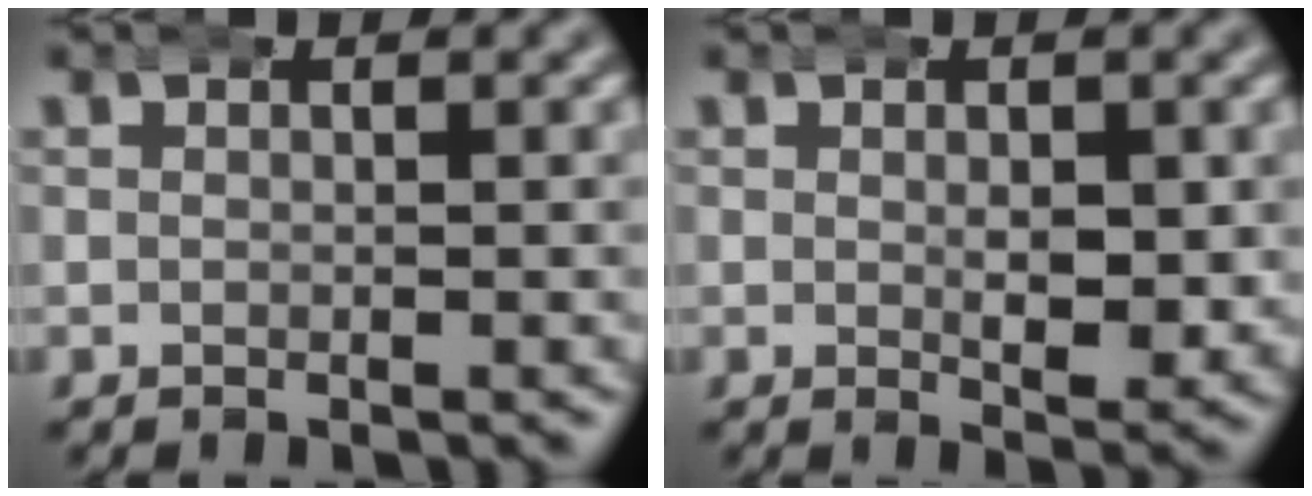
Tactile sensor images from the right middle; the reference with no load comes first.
{"total": 3.0, "force": [0.3, 1.4, 2.6], "torque": [-0.038, -0.011, 0.004]}